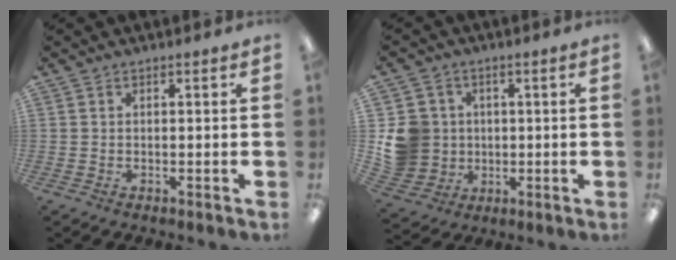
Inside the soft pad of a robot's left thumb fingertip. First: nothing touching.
{"total": 10.7, "force": [0.7, 10.3, 2.9], "torque": [-0.080, 0.014, 0.025]}